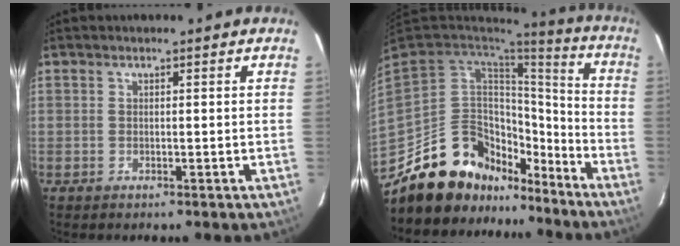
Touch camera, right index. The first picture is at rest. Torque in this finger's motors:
{"motor_torque": [0.94, -1.20, 0.10, -0.03]}